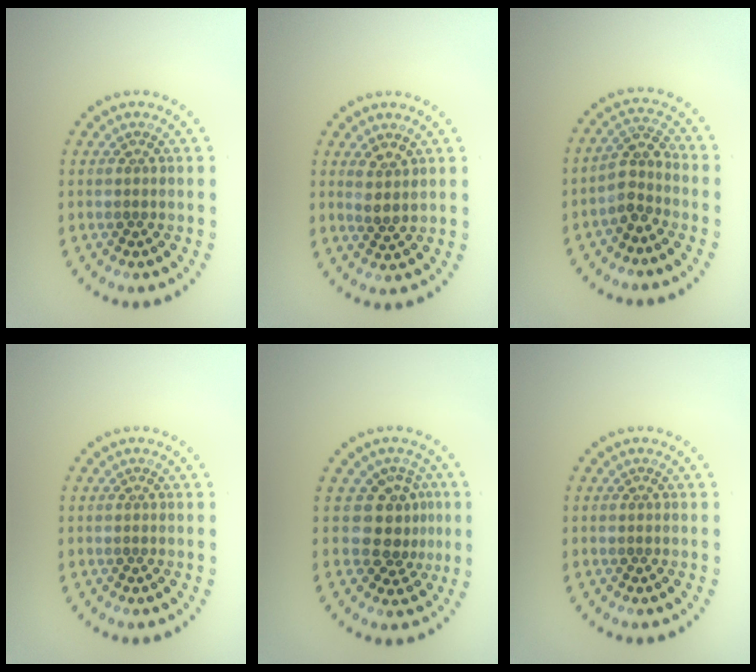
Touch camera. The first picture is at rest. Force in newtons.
{"total": 1.9, "press": 1.5, "slide": 1.2}
{"total": 2.6, "press": 2.0, "slide": 1.7}
{"total": 0.0}
{"total": 3.2, "press": 2.4, "slide": 2.1}
{"total": 0.0}